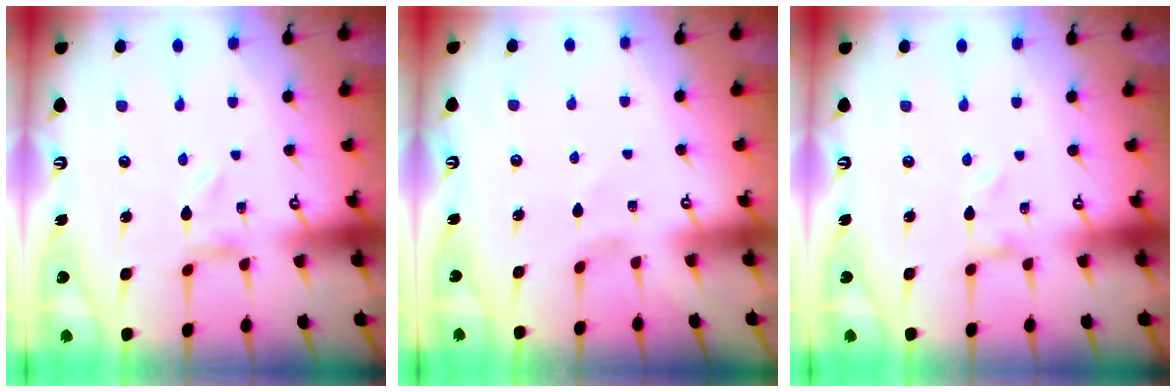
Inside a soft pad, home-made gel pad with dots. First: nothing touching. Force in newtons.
{"total": 0.0}
{"total": 0.0}